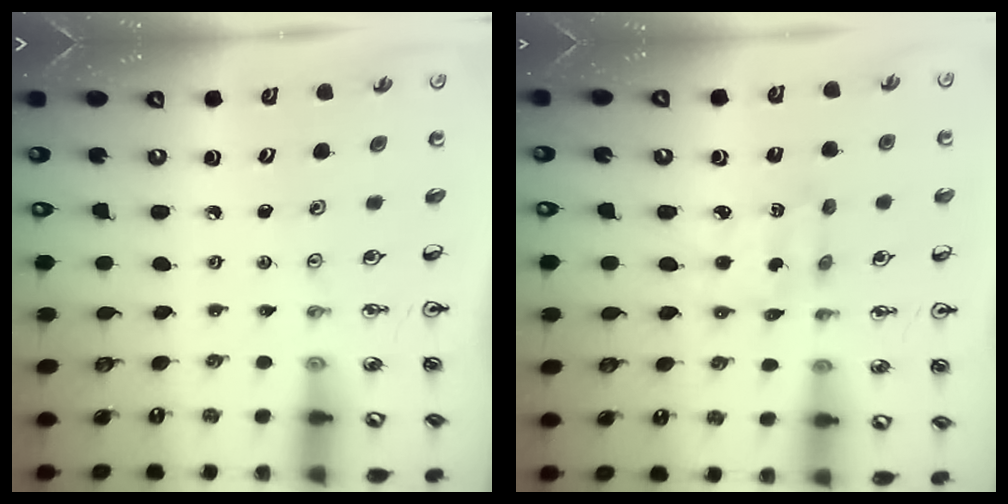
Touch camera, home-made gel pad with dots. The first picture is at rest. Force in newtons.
{"total": 2.4, "press": 2.4, "slide": 0.2}